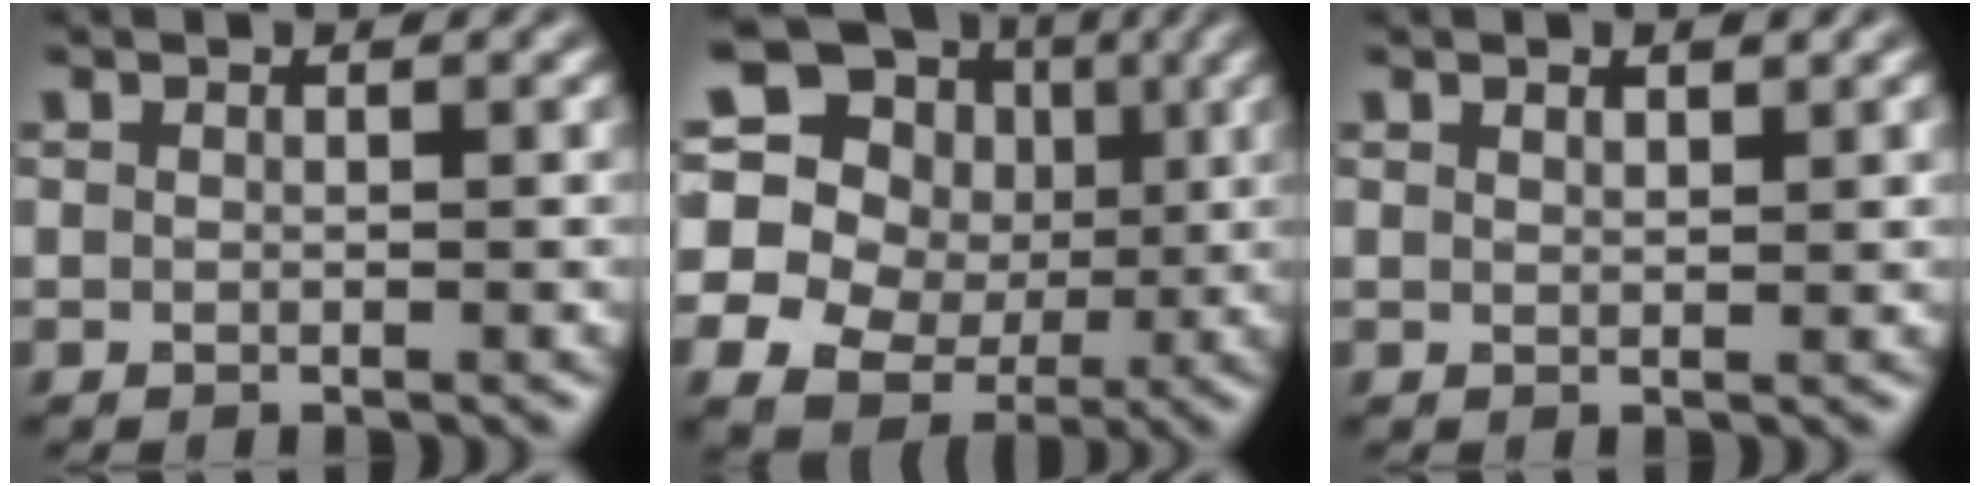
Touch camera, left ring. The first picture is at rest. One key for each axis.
{"total": 18.0, "fx": 2.7, "fy": 16.5, "fz": 6.7, "tx": -0.175, "ty": 0.014, "tz": 0.016}
{"total": 1.2, "fx": 0.9, "fy": 0.3, "fz": 0.7, "tx": -0.013, "ty": 0.000, "tz": 0.015}